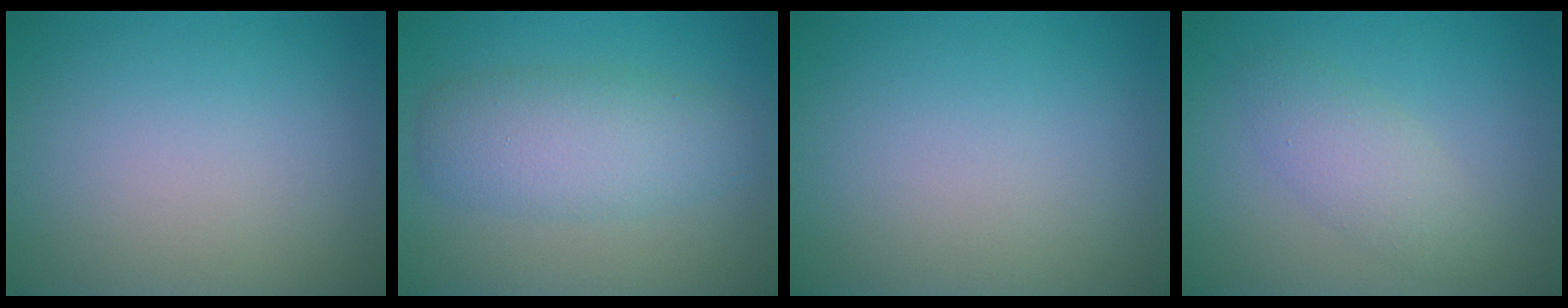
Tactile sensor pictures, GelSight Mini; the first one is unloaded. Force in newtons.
{"total": 4.8, "press": 4.8, "slide": 0.1}
{"total": 0.0}
{"total": 2.5, "press": 2.5, "slide": 0.2}